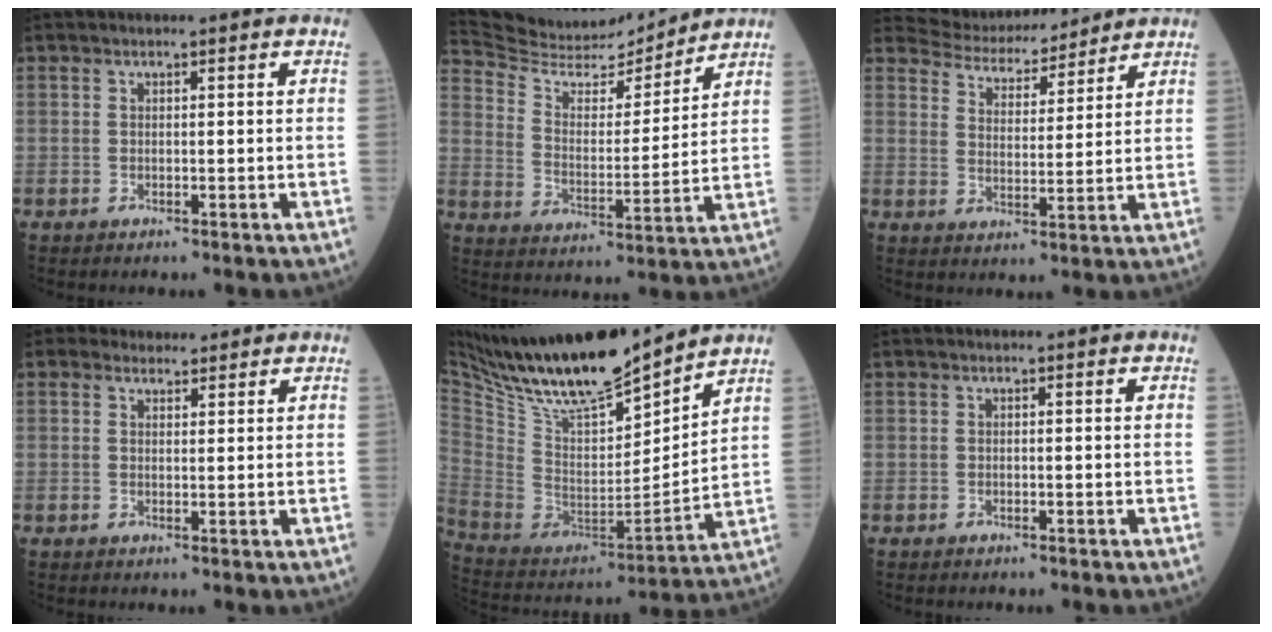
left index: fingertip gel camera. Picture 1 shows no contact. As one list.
[{"total": 15.0, "force": [14.5, 1.5, 3.4], "torque": [-0.073, -0.006, 0.244]}, {"total": 9.5, "force": [9.2, 2.1, 1.0], "torque": [-0.022, 0.008, 0.146]}, {"total": 3.1, "force": [2.7, 1.5, 0.0], "torque": [0.006, 0.011, 0.037]}, {"total": 20.9, "force": [17.9, 2.8, 10.5], "torque": [-0.198, -0.017, 0.326]}, {"total": 0.0}]